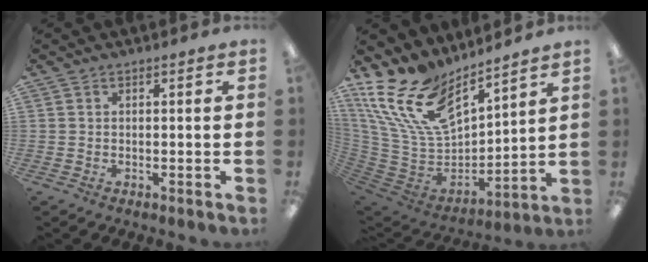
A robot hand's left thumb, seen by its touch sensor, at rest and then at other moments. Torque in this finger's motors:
{"motor_torque": [0.81, 0.46, 1.32, -1.45, 0.55]}